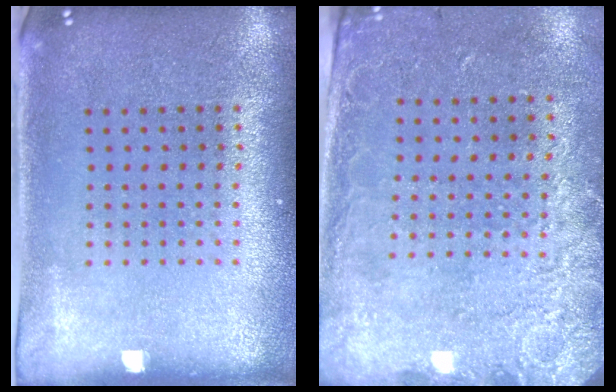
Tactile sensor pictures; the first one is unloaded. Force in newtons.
{"total": 2.6, "press": 1.9, "slide": 1.8}